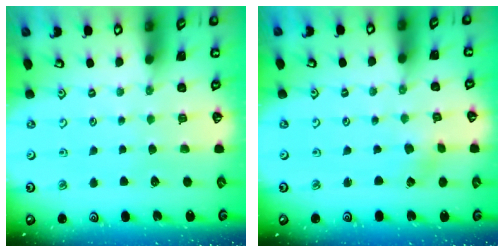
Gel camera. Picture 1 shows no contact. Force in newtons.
{"total": 0.6, "press": 0.6, "slide": 0.1}